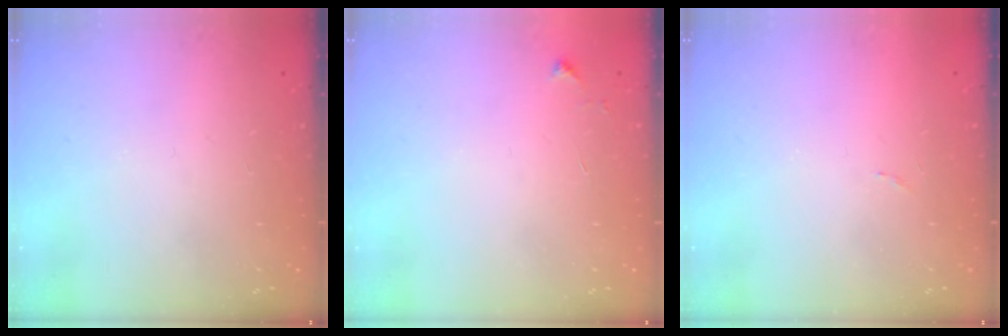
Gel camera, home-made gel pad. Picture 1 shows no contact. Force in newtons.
{"total": 3.9, "press": 3.8, "slide": 0.6}
{"total": 4.3, "press": 4.2, "slide": 0.3}